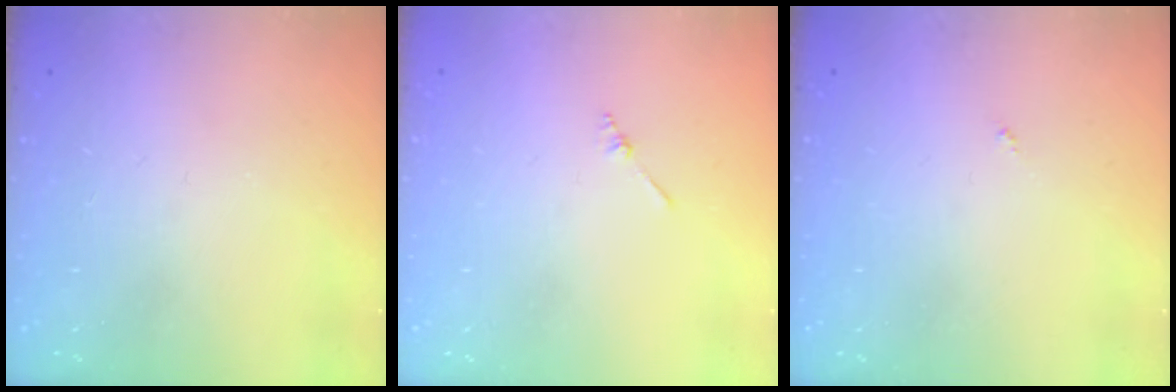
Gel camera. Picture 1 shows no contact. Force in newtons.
{"total": 1.3, "press": 1.3, "slide": 0.3}
{"total": 0.0}